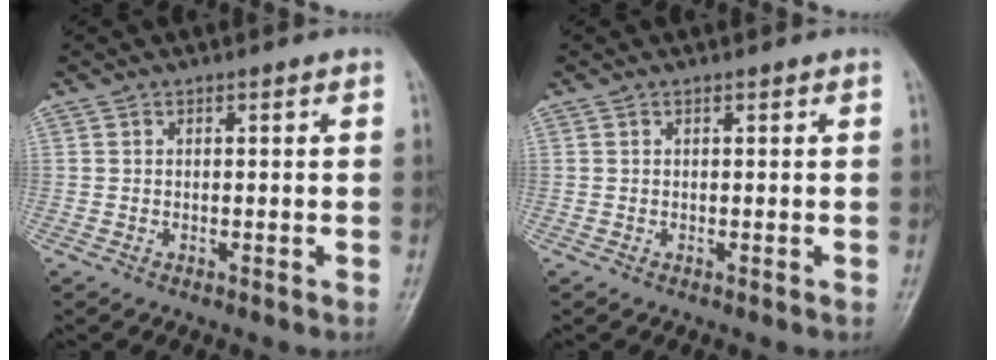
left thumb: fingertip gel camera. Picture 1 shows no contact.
{"total": 0.0}